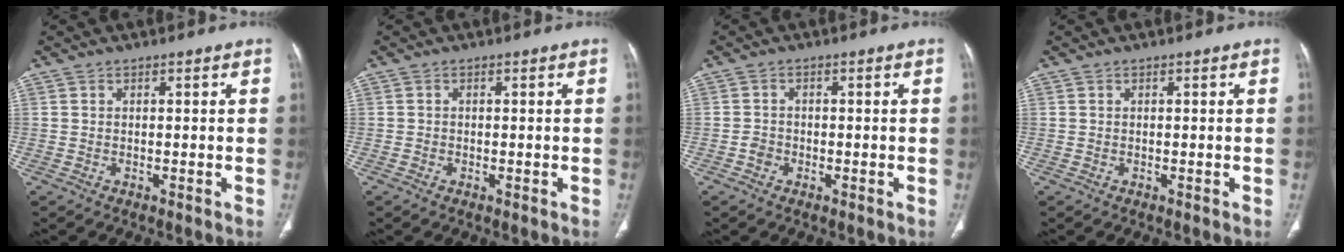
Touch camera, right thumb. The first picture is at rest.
{"total": 0.5, "force": [-0.3, 0.3, 0.3], "torque": [-0.008, 0.000, -0.007]}
{"total": 1.8, "force": [-0.8, 1.4, 0.7], "torque": [-0.010, 0.005, -0.018]}
{"total": 0.0}